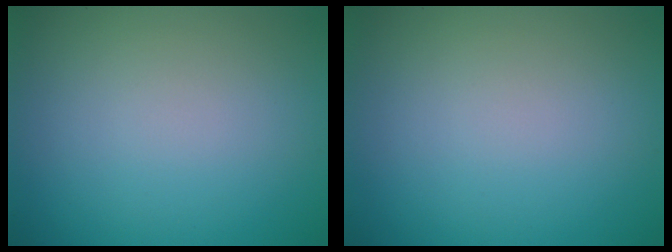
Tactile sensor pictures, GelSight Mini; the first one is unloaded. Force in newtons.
{"total": 0.0}